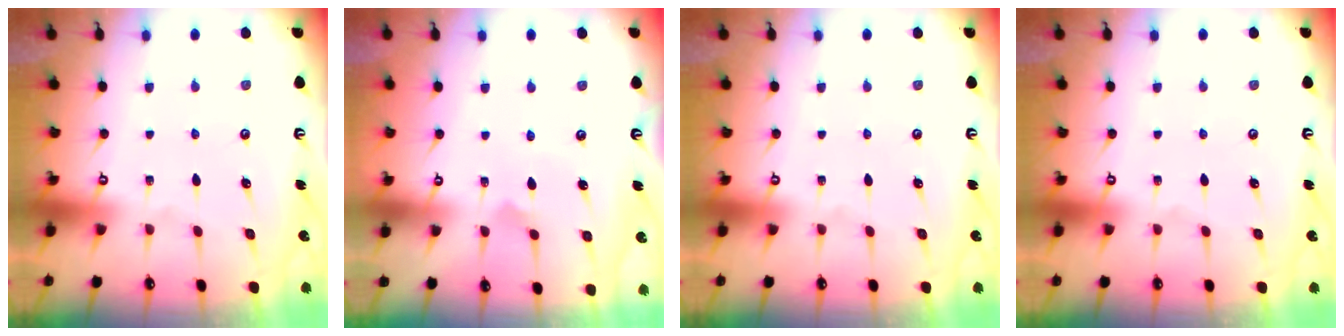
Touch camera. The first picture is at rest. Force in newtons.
{"total": 5.7, "press": 5.7, "slide": 0.5}
{"total": 0.0}
{"total": 0.0}